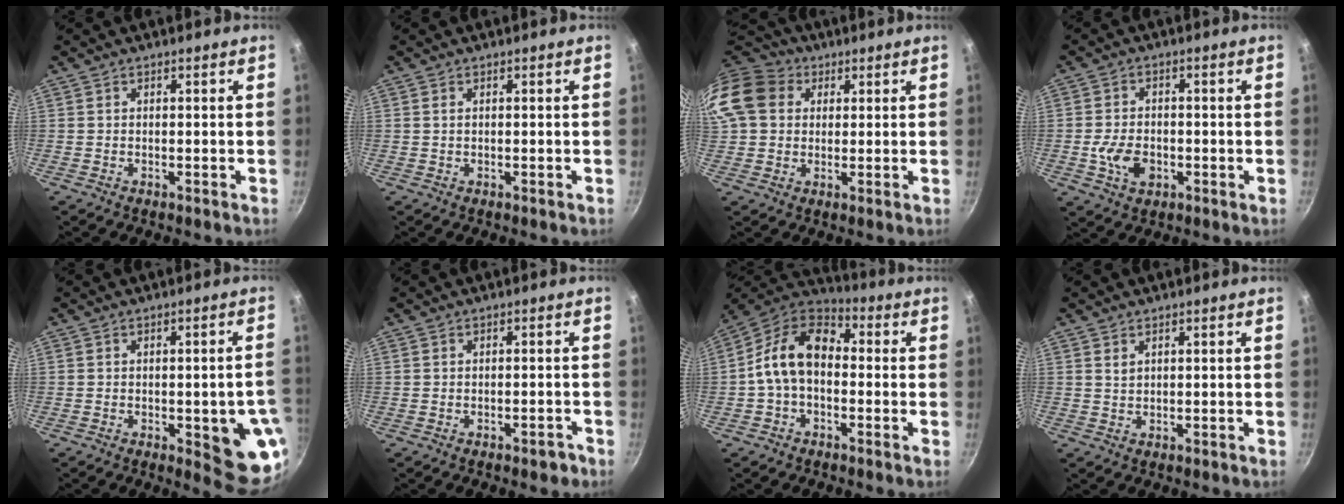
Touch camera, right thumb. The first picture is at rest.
{"total": 0.7, "force": [0.2, 0.4, 0.5], "torque": [-0.009, 0.000, 0.002]}
{"total": 15.6, "force": [4.9, 12.5, 8.0], "torque": [-0.161, 0.024, 0.079]}
{"total": 6.4, "force": [-1.6, 4.3, 4.4], "torque": [-0.076, 0.008, -0.028]}
{"total": 11.6, "force": [-2.6, 3.8, 10.6], "torque": [-0.087, 0.005, -0.027]}
{"total": 2.2, "force": [-1.5, 1.0, 1.3], "torque": [-0.008, 0.021, -0.009]}
{"total": 13.0, "force": [-0.8, 8.8, 9.5], "torque": [-0.147, 0.044, -0.035]}
{"total": 1.5, "force": [0.8, 1.0, 0.8], "torque": [-0.014, -0.002, 0.016]}